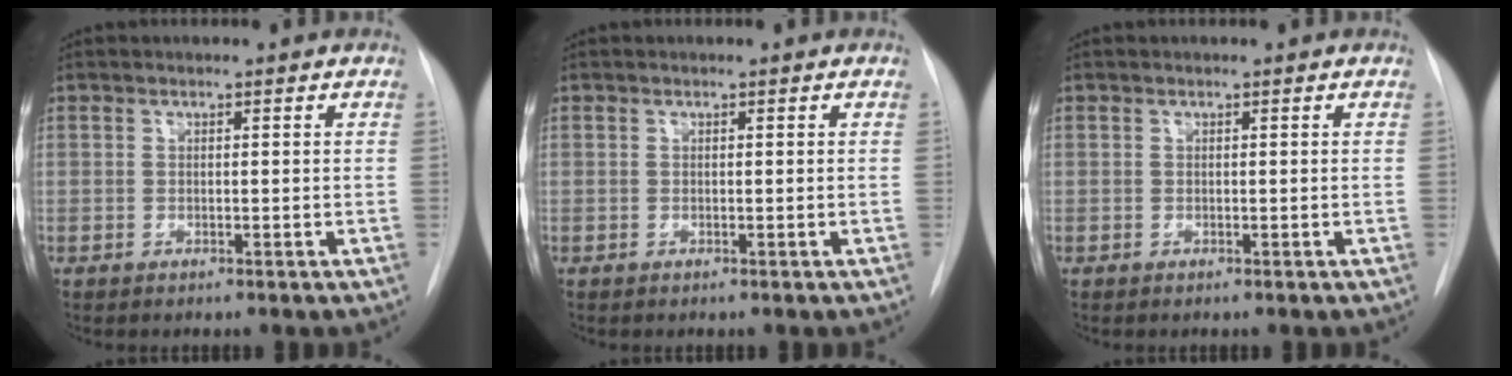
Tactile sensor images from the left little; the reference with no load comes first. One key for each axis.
{"total": 0.0}
{"total": 0.0}